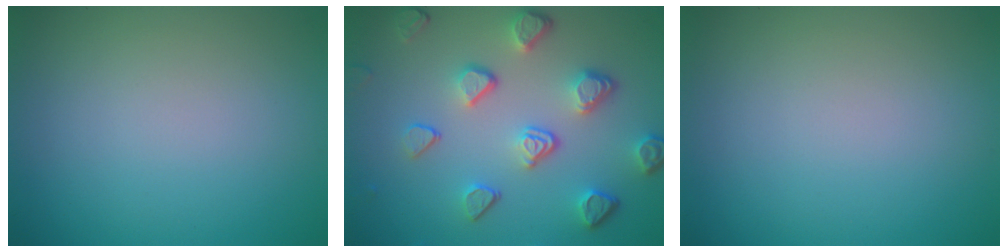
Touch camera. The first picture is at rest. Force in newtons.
{"total": 5.0, "press": 3.8, "slide": 3.3}
{"total": 0.0}